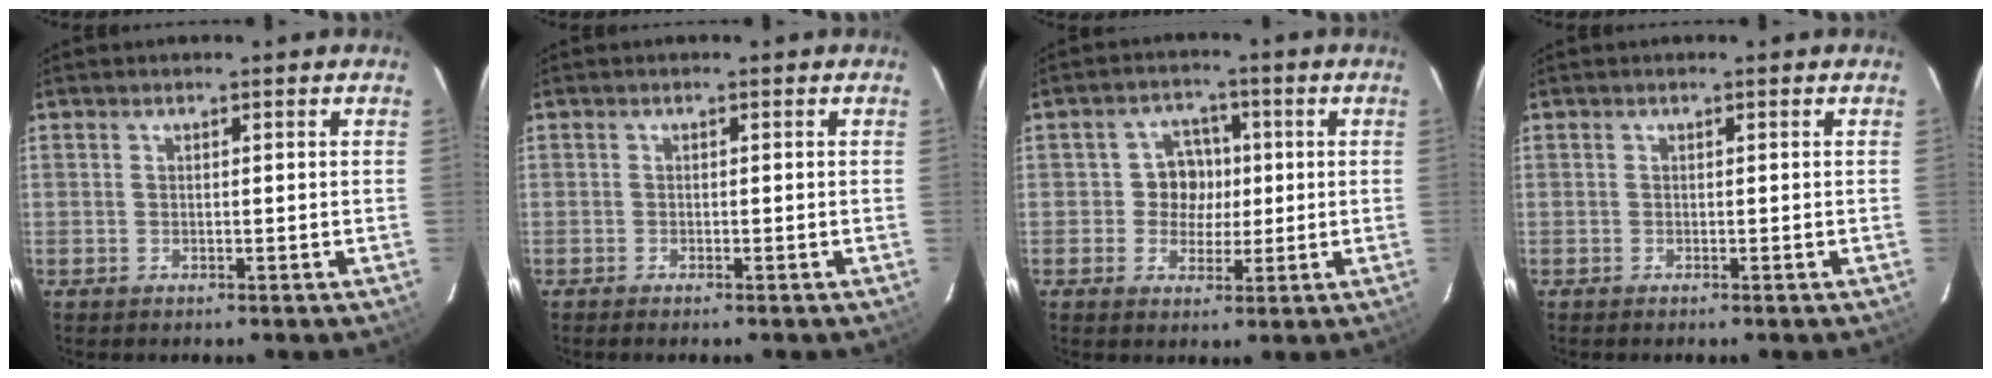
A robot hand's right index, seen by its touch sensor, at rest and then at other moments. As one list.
[{"total": 0.9, "force": [-0.8, 0.0, 0.4], "torque": [-0.009, -0.002, -0.015]}, {"total": 5.7, "force": [-0.1, 5.5, 1.6], "torque": [-0.023, 0.017, -0.004]}, {"total": 0.0}]